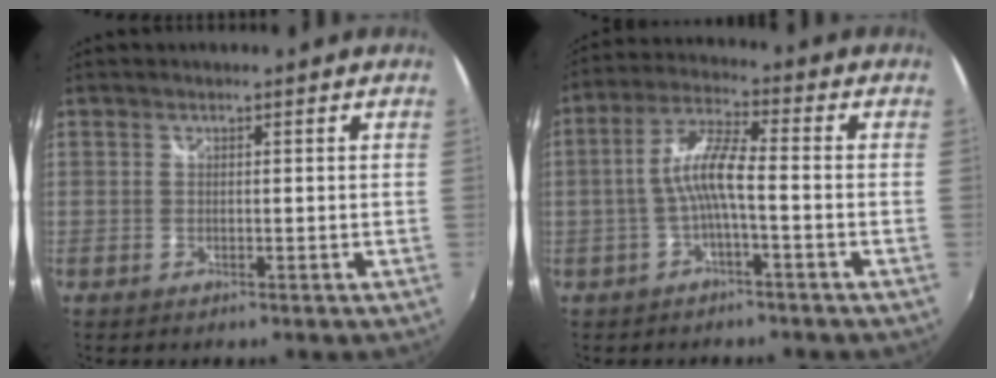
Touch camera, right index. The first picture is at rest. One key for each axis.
{"total": 7.0, "fx": -1.7, "fy": 0.7, "fz": 6.7, "tx": -0.150, "ty": 0.014, "tz": -0.032}